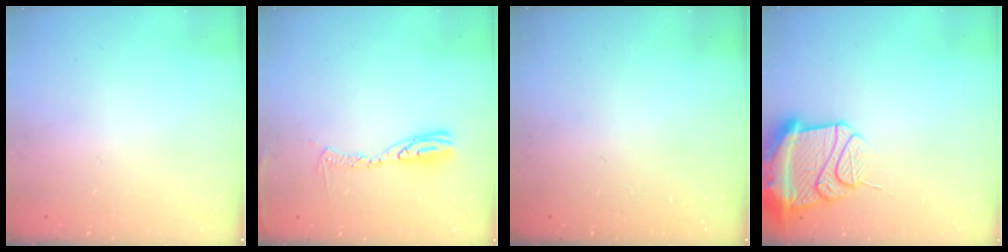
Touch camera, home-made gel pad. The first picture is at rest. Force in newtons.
{"total": 8.8, "press": 8.8, "slide": 0.9}
{"total": 0.0}
{"total": 15.3, "press": 15.2, "slide": 1.8}